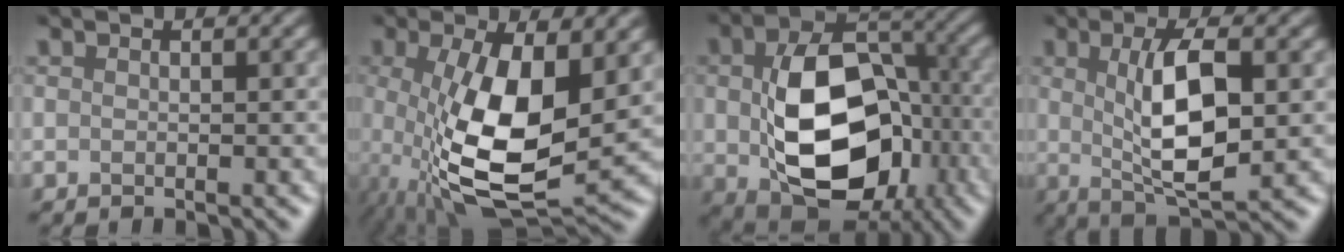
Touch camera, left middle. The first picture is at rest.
{"total": 9.1, "force": [-0.4, 3.3, 8.5], "torque": [-0.186, -0.013, 0.005]}
{"total": 11.8, "force": [-1.2, 8.0, 8.5], "torque": [-0.148, -0.012, -0.001]}
{"total": 6.1, "force": [0.6, 1.6, 5.9], "torque": [-0.108, 0.002, 0.021]}